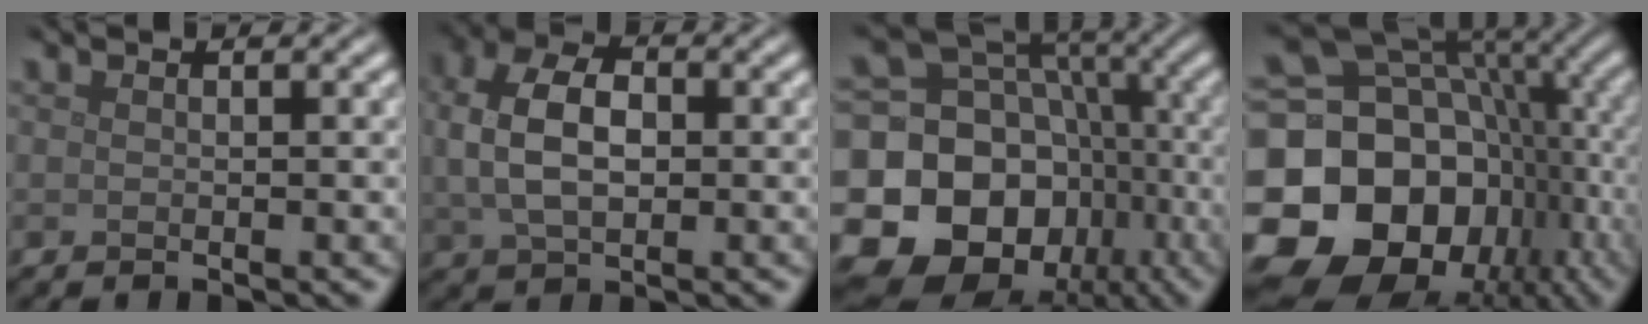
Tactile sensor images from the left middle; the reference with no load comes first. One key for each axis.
{"total": 6.1, "fx": 0.7, "fy": 3.9, "fz": 4.7, "tx": -0.094, "ty": 0.012, "tz": 0.006}
{"total": 21.5, "fx": -7.2, "fy": 17.6, "fz": 10.0, "tx": -0.186, "ty": -0.009, "tz": -0.135}
{"total": 21.1, "fx": -5.4, "fy": 16.4, "fz": 12.1, "tx": -0.229, "ty": 0.000, "tz": -0.087}